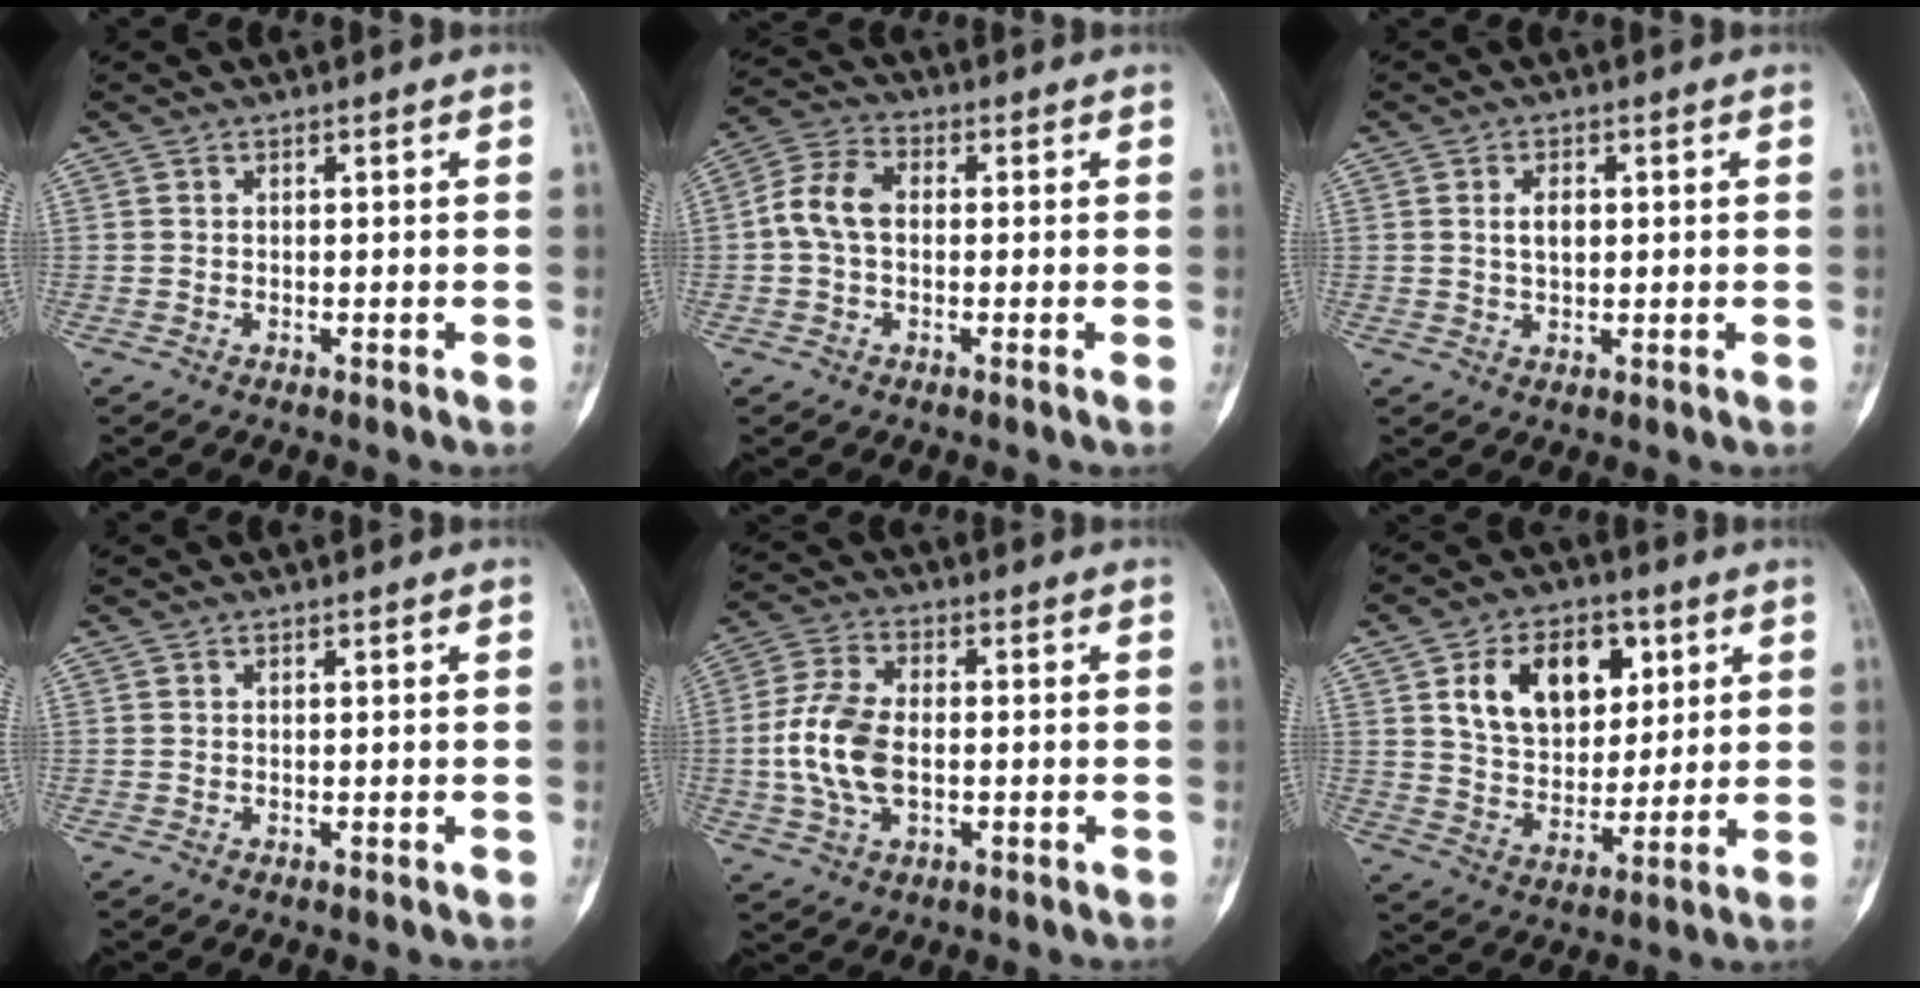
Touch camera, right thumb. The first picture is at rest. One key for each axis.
{"total": 7.0, "fx": -0.2, "fy": 4.4, "fz": 5.4, "tx": -0.106, "ty": 0.019, "tz": -0.015}
{"total": 3.3, "fx": 0.6, "fy": 2.1, "fz": 2.5, "tx": -0.032, "ty": 0.001, "tz": 0.012}
{"total": 0.0}
{"total": 11.1, "fx": -1.1, "fy": 6.7, "fz": 8.8, "tx": -0.176, "ty": 0.015, "tz": -0.023}
{"total": 15.7, "fx": 5.6, "fy": 10.5, "fz": 10.2, "tx": -0.123, "ty": -0.016, "tz": 0.102}